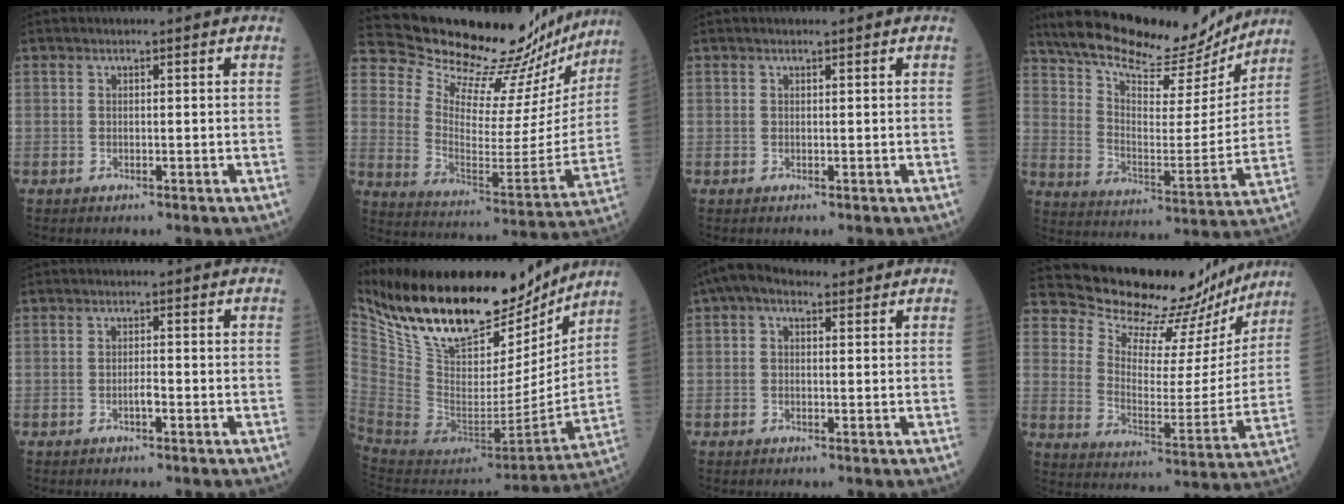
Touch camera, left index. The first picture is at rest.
{"total": 25.6, "force": [24.0, 5.8, 6.6], "torque": [-0.109, -0.082, 0.322]}
{"total": 0.0}
{"total": 21.7, "force": [19.1, 5.4, 8.7], "torque": [-0.150, -0.003, 0.287]}
{"total": 1.3, "force": [-0.8, 0.3, 1.0], "torque": [-0.018, 0.000, -0.016]}
{"total": 26.7, "force": [21.1, 10.1, 13.0], "torque": [-0.245, -0.011, 0.349]}
{"total": 4.2, "force": [2.3, 2.4, 2.6], "torque": [-0.054, 0.034, 0.037]}
{"total": 19.3, "force": [18.0, 5.6, 4.2], "torque": [-0.058, -0.038, 0.236]}